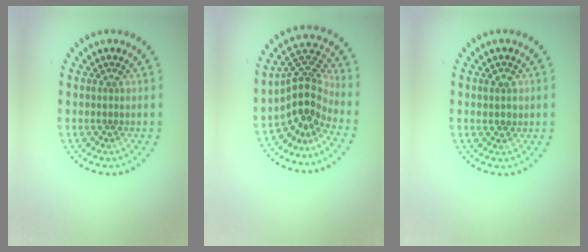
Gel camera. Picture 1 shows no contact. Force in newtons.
{"total": 4.0, "press": 2.7, "slide": 2.9}
{"total": 1.4, "press": 1.3, "slide": 0.4}